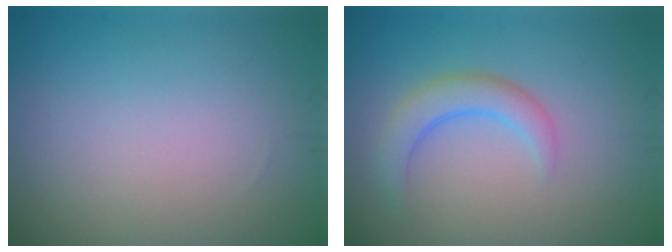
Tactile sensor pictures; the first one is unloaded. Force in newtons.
{"total": 2.9, "press": 2.9, "slide": 0.3}